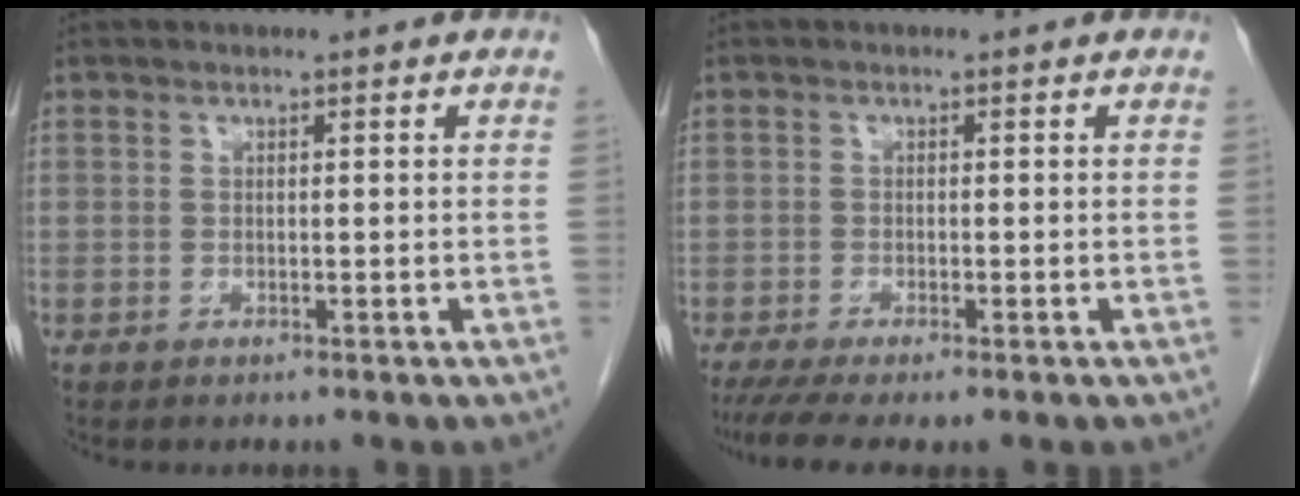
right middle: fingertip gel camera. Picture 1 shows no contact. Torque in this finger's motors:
{"motor_torque": [0.98, -0.50, 0.10, 0.08]}